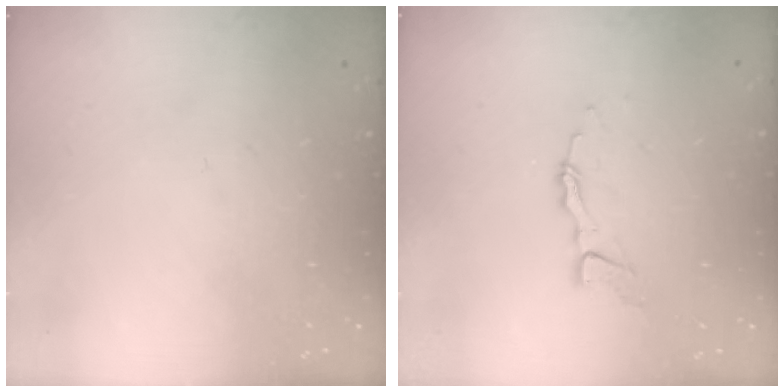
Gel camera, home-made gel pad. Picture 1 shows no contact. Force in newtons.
{"total": 3.3, "press": 3.3, "slide": 0.3}